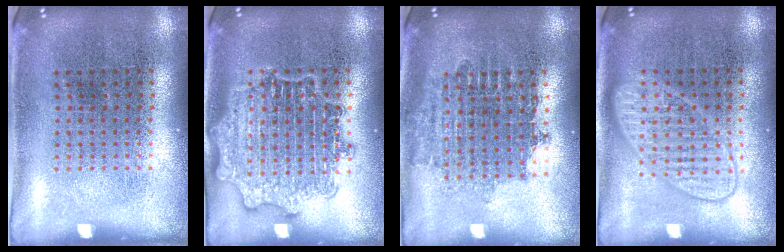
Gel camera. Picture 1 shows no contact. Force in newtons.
{"total": 2.7, "press": 2.7, "slide": 0.4}
{"total": 1.6, "press": 1.3, "slide": 0.9}
{"total": 3.0, "press": 3.0, "slide": 0.5}